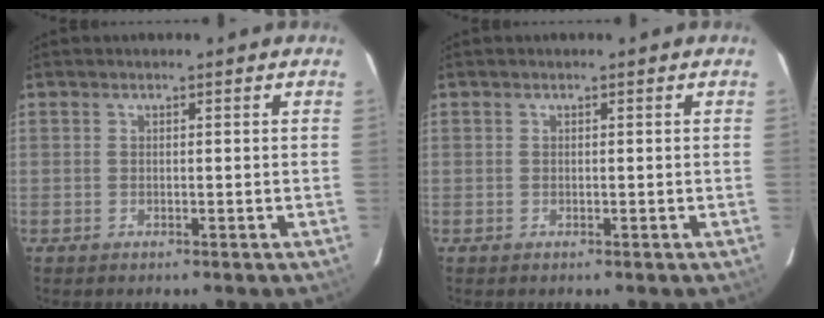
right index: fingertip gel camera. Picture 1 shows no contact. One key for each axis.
{"total": 0.0}